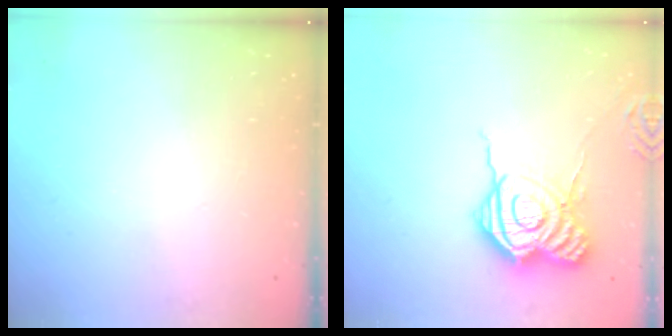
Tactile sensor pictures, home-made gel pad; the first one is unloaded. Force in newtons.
{"total": 15.9, "press": 15.9, "slide": 1.0}